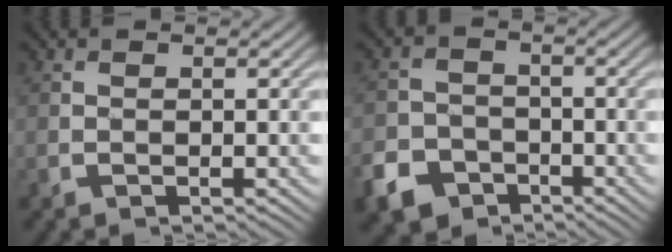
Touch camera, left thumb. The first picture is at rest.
{"total": 6.7, "force": [-4.2, 4.6, 2.3], "torque": [-0.053, -0.012, -0.086]}